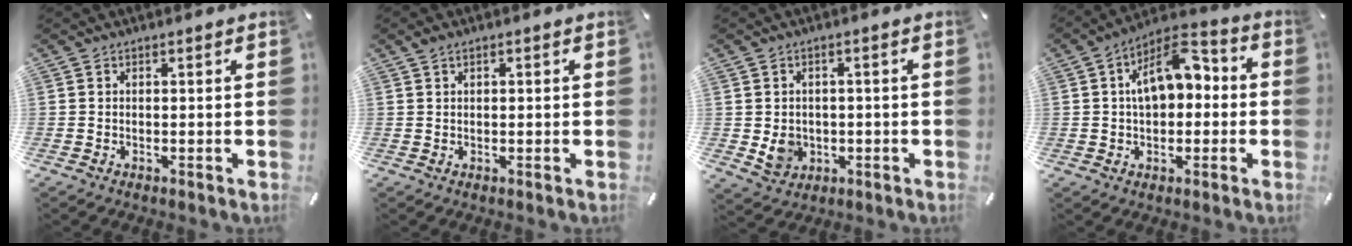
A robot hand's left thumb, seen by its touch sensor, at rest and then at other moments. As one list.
[{"total": 1.3, "force": [0.7, 0.8, 0.8], "torque": [-0.018, 0.002, 0.012]}, {"total": 5.1, "force": [-0.5, 4.8, 1.8], "torque": [-0.019, -0.001, -0.008]}, {"total": 11.1, "force": [1.6, 7.2, 8.3], "torque": [-0.123, 0.004, 0.028]}]